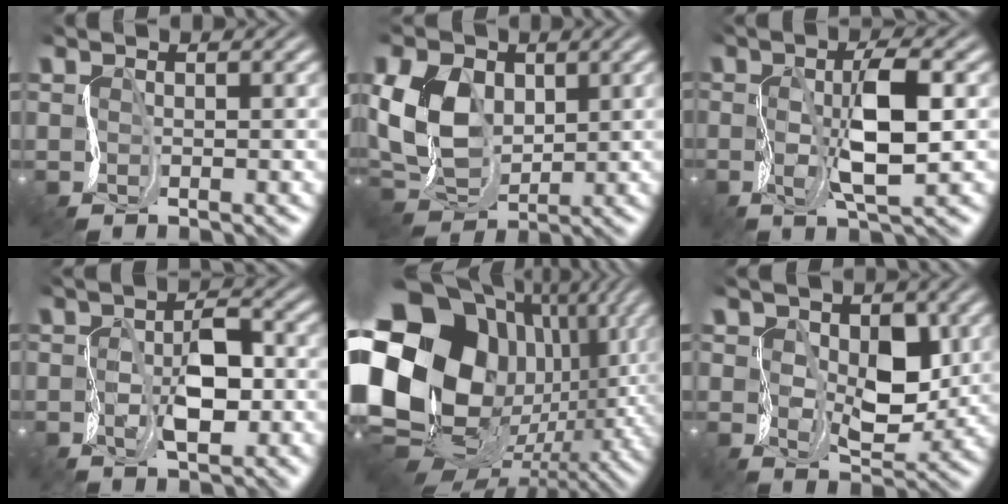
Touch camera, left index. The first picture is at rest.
{"total": 6.0, "force": [1.0, 4.5, 3.9], "torque": [-0.124, 0.003, 0.021]}
{"total": 4.4, "force": [-0.2, 0.8, 4.3], "torque": [-0.101, -0.002, 0.001]}
{"total": 3.6, "force": [-1.1, 1.8, 2.9], "torque": [-0.070, -0.005, -0.012]}
{"total": 19.3, "force": [0.8, 15.2, 11.8], "torque": [-0.256, -0.020, 0.034]}
{"total": 4.4, "force": [0.0, 3.2, 3.1], "torque": [-0.068, -0.014, 0.010]}